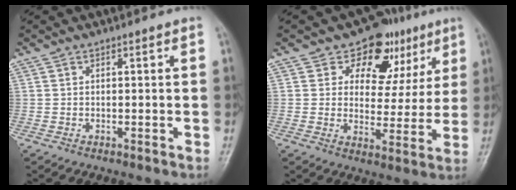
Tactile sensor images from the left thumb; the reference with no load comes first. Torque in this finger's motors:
{"motor_torque": [0.07, 0.31, 0.07, -0.01, -0.07]}